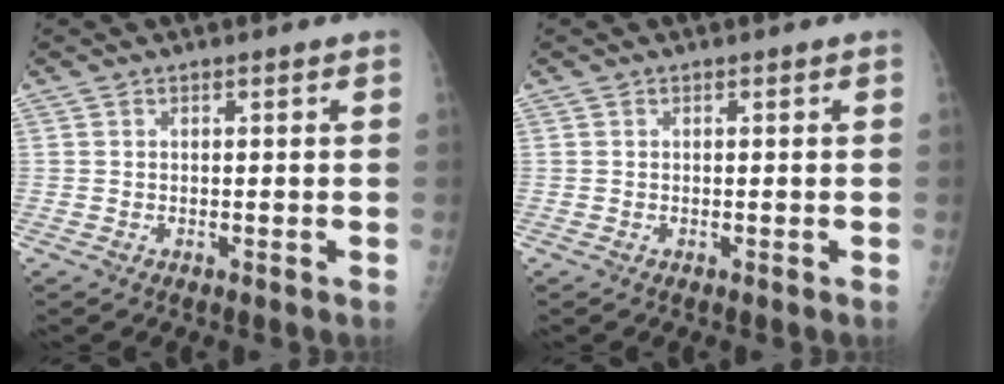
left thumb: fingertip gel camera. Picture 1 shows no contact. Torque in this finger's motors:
{"motor_torque": [0.00, 0.00, 0.06, 0.05, 0.00]}